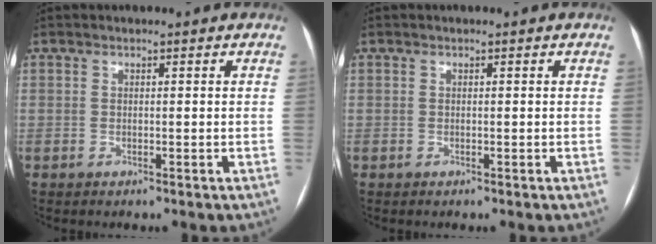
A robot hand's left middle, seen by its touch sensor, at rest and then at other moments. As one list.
[{"total": 0.0}]